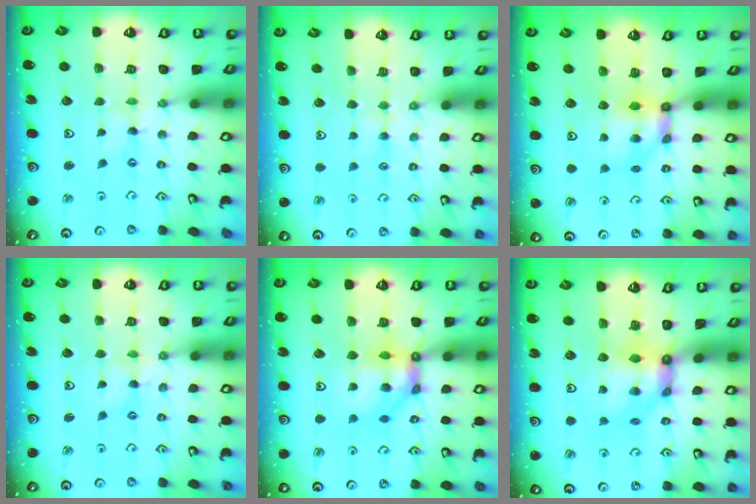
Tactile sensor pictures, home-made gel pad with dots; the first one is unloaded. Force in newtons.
{"total": 2.8, "press": 2.7, "slide": 0.5}
{"total": 5.8, "press": 5.8, "slide": 0.2}
{"total": 1.6, "press": 1.6, "slide": 0.2}
{"total": 10.1, "press": 10.0, "slide": 1.7}
{"total": 7.3, "press": 7.3, "slide": 0.4}